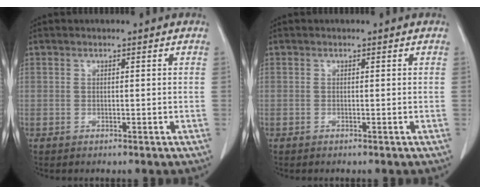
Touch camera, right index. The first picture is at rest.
{"total": 0.0}